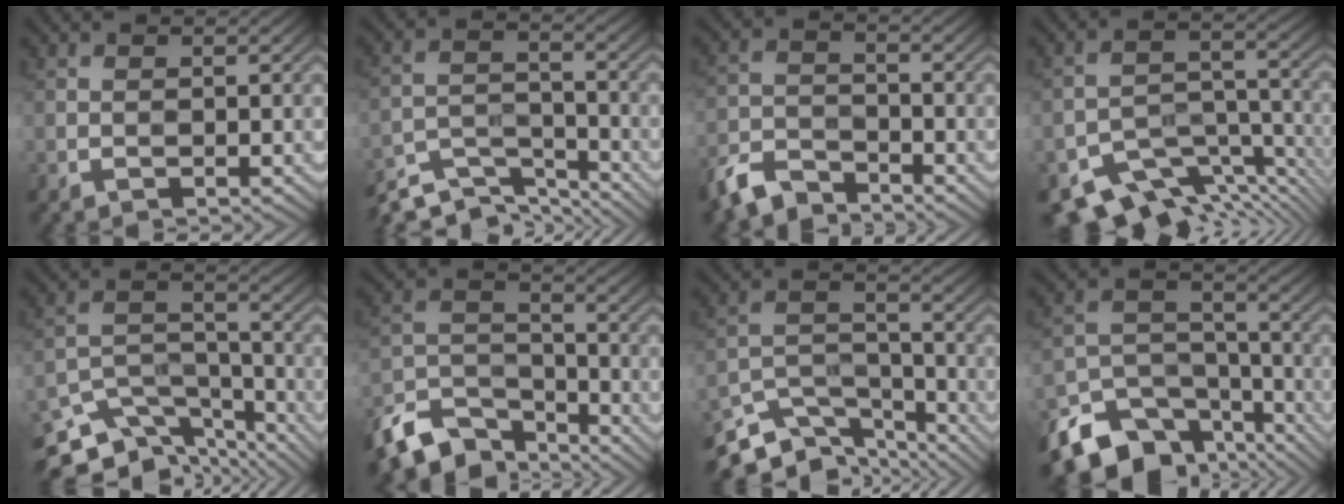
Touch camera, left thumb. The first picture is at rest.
{"total": 8.3, "force": [-7.4, 2.0, 3.3], "torque": [-0.074, -0.008, -0.136]}
{"total": 6.4, "force": [-5.4, 2.4, 2.5], "torque": [-0.052, -0.009, -0.123]}
{"total": 10.2, "force": [-7.7, 4.4, 4.9], "torque": [-0.080, -0.021, -0.126]}
{"total": 11.5, "force": [-9.4, 5.1, 4.2], "torque": [-0.094, -0.011, -0.151]}
{"total": 10.3, "force": [-7.8, 4.9, 4.7], "torque": [-0.097, -0.014, -0.162]}
{"total": 9.9, "force": [-8.1, 4.1, 3.8], "torque": [-0.085, -0.014, -0.148]}
{"total": 13.0, "force": [-9.3, 7.3, 5.4], "torque": [-0.123, -0.023, -0.160]}